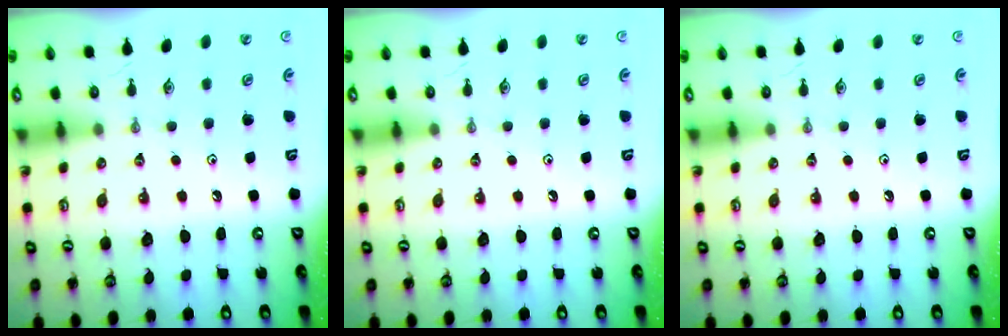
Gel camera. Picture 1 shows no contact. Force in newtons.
{"total": 0.0}
{"total": 0.0}